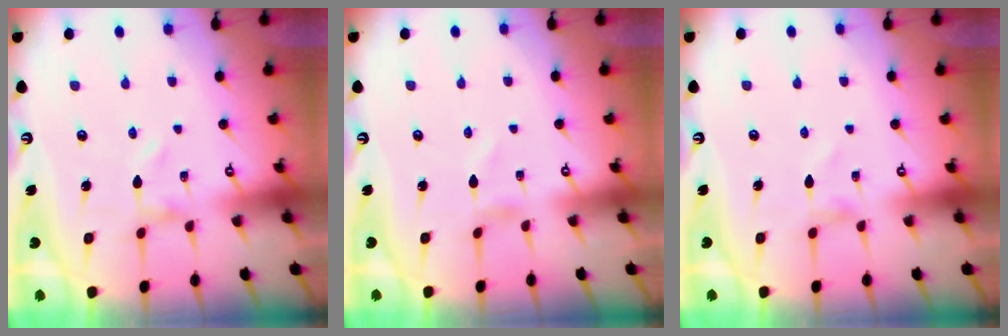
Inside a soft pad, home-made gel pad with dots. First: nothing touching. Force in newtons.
{"total": 1.0, "press": 1.0, "slide": 0.1}
{"total": 1.1, "press": 1.0, "slide": 0.3}